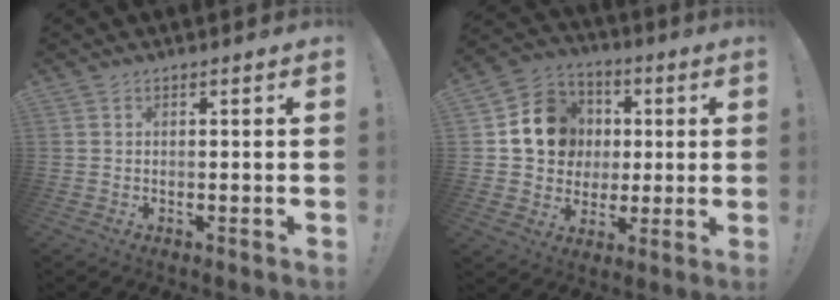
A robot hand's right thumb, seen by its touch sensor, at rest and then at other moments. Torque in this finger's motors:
{"motor_torque": [0.45, 0.62, 0.94, 0.00, 0.08]}